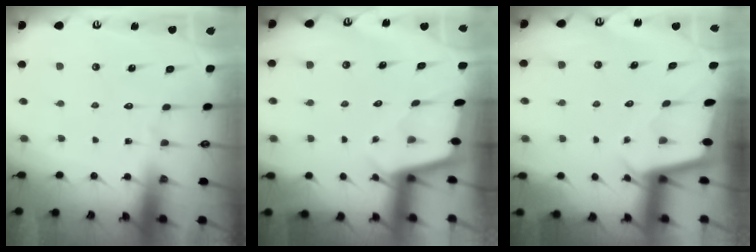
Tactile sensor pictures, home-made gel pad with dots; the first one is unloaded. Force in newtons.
{"total": 1.8, "press": 1.8, "slide": 0.2}
{"total": 1.9, "press": 1.9, "slide": 0.1}